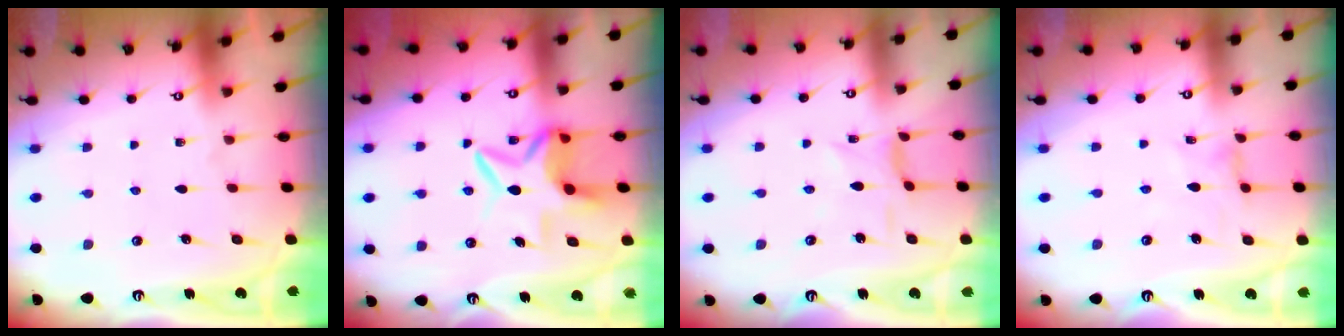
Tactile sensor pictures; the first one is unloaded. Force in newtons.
{"total": 8.2, "press": 8.2, "slide": 0.8}
{"total": 1.5, "press": 1.4, "slide": 0.1}
{"total": 0.9, "press": 0.9, "slide": 0.3}